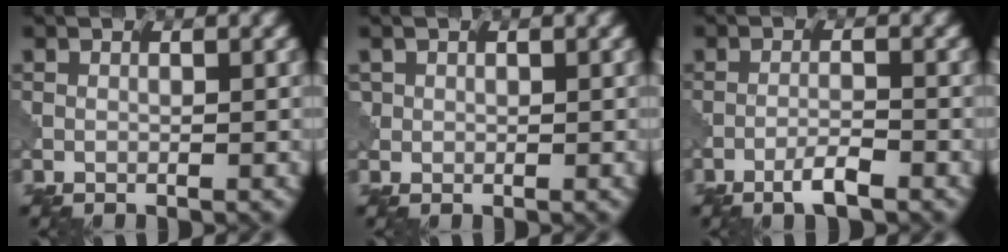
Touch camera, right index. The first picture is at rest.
{"total": 1.1, "force": [0.5, 1.0, 0.1], "torque": [0.001, 0.004, 0.007]}
{"total": 2.2, "force": [-1.7, 0.0, 1.5], "torque": [-0.032, 0.006, -0.031]}